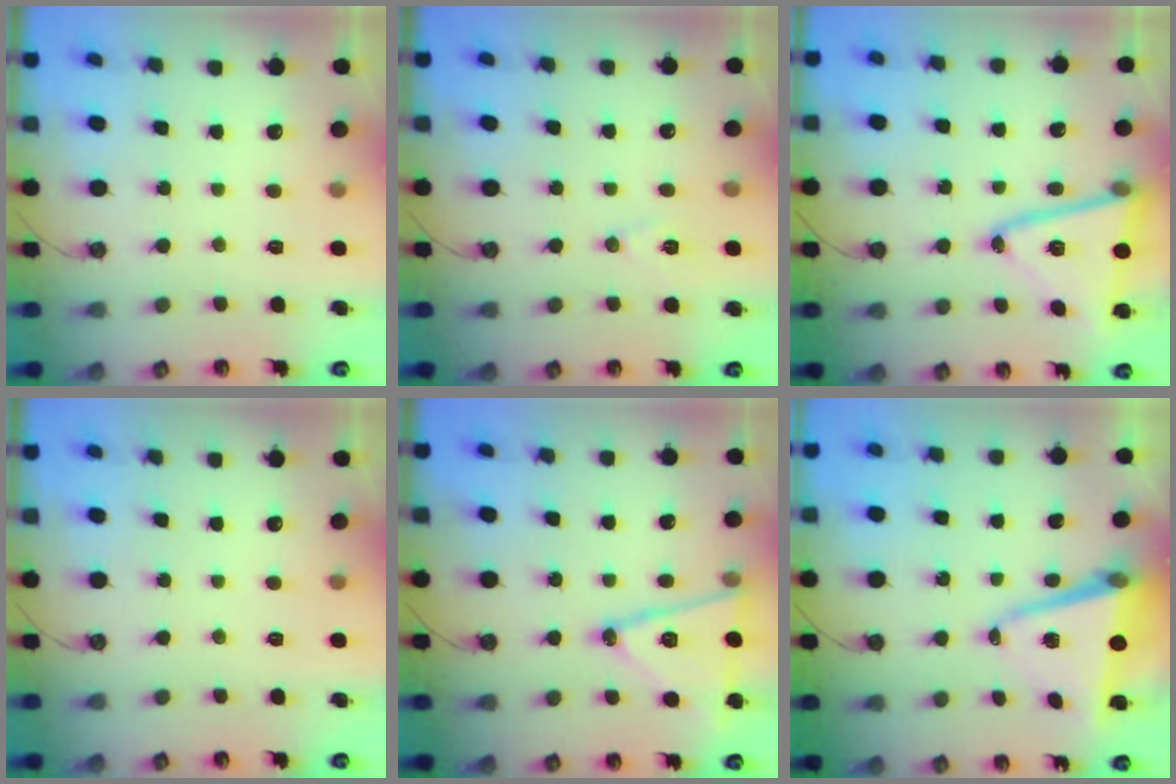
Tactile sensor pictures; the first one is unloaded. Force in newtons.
{"total": 7.7, "press": 6.4, "slide": 4.3}
{"total": 15.9, "press": 15.6, "slide": 2.9}
{"total": 0.0}
{"total": 15.6, "press": 15.1, "slide": 3.6}
{"total": 10.9, "press": 10.3, "slide": 3.3}